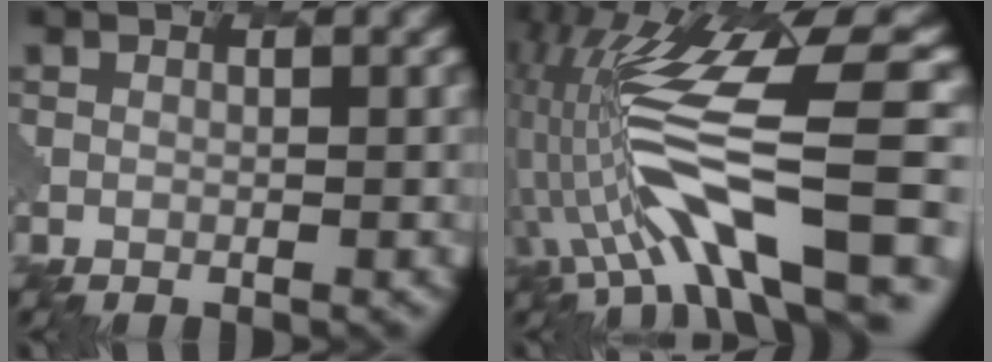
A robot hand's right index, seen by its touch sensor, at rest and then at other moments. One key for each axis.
{"total": 8.5, "fx": -0.3, "fy": 3.1, "fz": 7.9, "tx": -0.179, "ty": 0.034, "tz": -0.038}